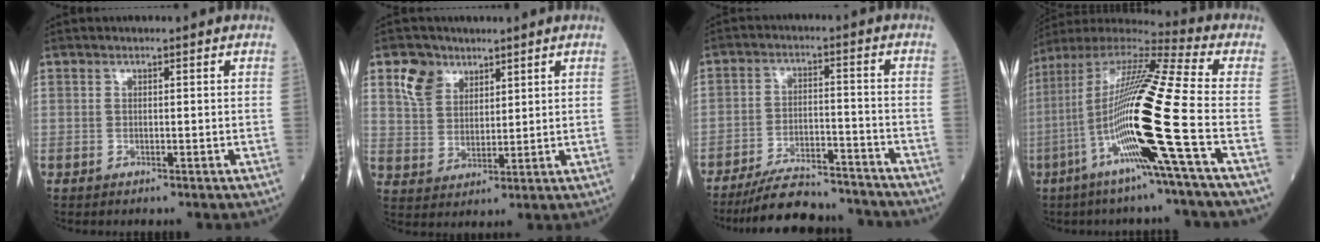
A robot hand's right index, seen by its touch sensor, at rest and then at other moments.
{"total": 6.2, "force": [3.9, 4.1, 2.4], "torque": [-0.054, 0.013, 0.083]}
{"total": 13.5, "force": [-12.7, 2.3, 4.2], "torque": [-0.068, 0.010, -0.196]}
{"total": 20.7, "force": [-5.7, -1.4, 19.8], "torque": [-0.404, -0.022, -0.126]}